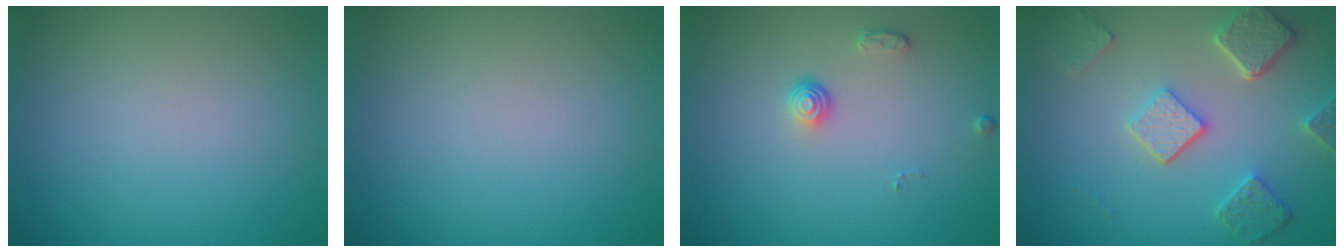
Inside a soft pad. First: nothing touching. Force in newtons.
{"total": 0.0}
{"total": 1.3, "press": 1.0, "slide": 0.9}
{"total": 5.0, "press": 3.9, "slide": 3.1}